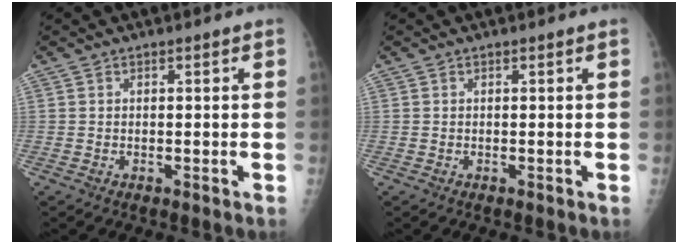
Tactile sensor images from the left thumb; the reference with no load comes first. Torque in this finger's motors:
{"motor_torque": [-0.04, 0.11, -0.16, -0.08, 0.00]}